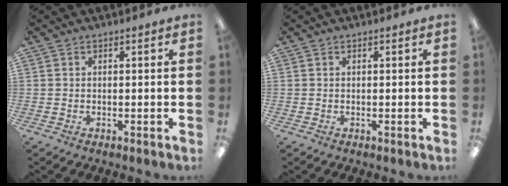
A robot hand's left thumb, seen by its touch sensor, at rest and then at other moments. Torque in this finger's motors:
{"motor_torque": [0.00, 0.00, 0.14, -0.15, 0.00]}